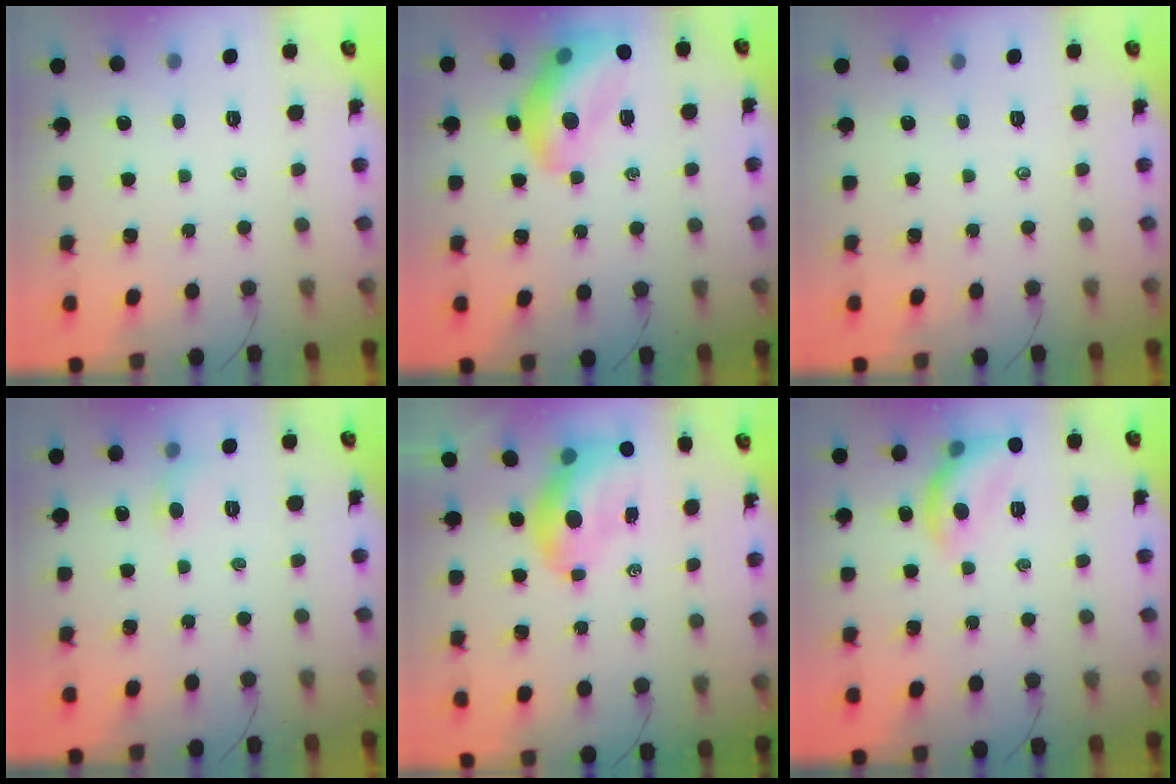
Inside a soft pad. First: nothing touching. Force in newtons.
{"total": 15.2, "press": 15.1, "slide": 1.9}
{"total": 0.0}
{"total": 5.3, "press": 5.0, "slide": 1.7}
{"total": 7.8, "press": 7.7, "slide": 1.6}
{"total": 10.9, "press": 10.9, "slide": 0.4}